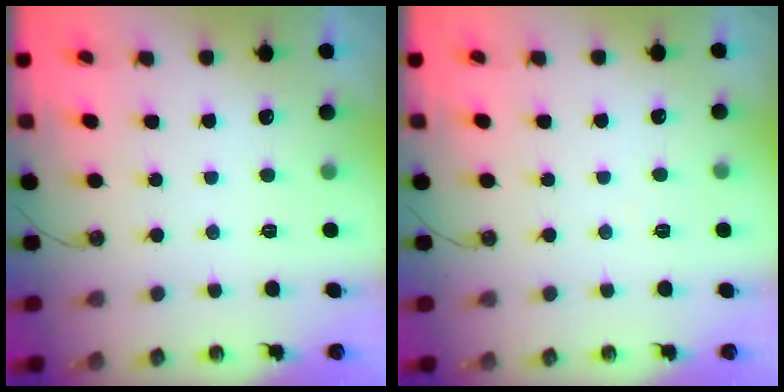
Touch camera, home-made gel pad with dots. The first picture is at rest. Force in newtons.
{"total": 3.0, "press": 2.9, "slide": 0.6}